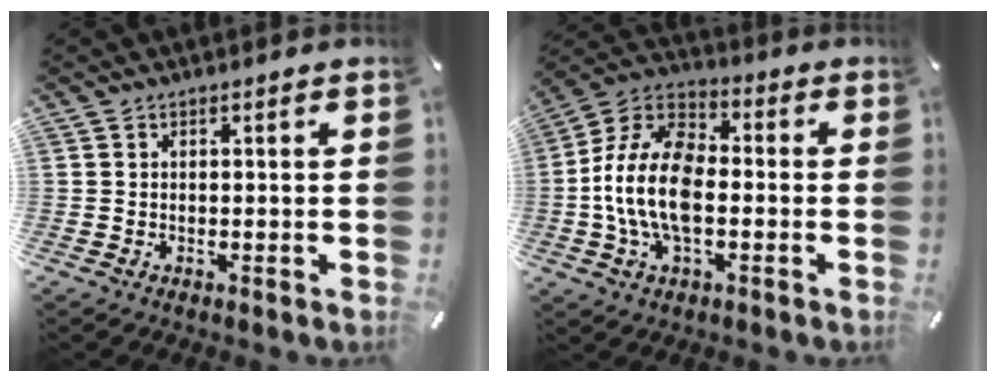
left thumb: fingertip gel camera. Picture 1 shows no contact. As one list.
[{"total": 15.0, "force": [-3.0, 9.0, 11.6], "torque": [-0.257, 0.010, -0.059]}]